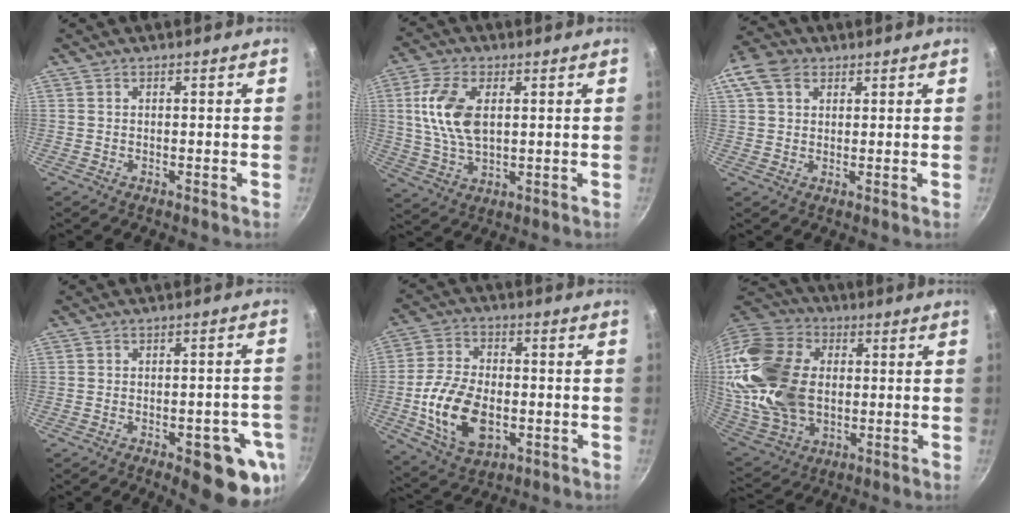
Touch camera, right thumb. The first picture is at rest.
{"total": 11.3, "force": [2.2, 6.3, 9.1], "torque": [-0.174, -0.002, 0.042]}
{"total": 8.2, "force": [3.5, 5.9, 4.5], "torque": [-0.079, 0.007, 0.054]}
{"total": 13.2, "force": [-5.6, 5.3, 10.8], "torque": [-0.089, 0.017, -0.067]}
{"total": 14.8, "force": [-3.1, 9.3, 11.1], "torque": [-0.191, 0.014, -0.050]}
{"total": 24.5, "force": [1.6, 17.3, 17.2], "torque": [-0.334, 0.016, 0.040]}